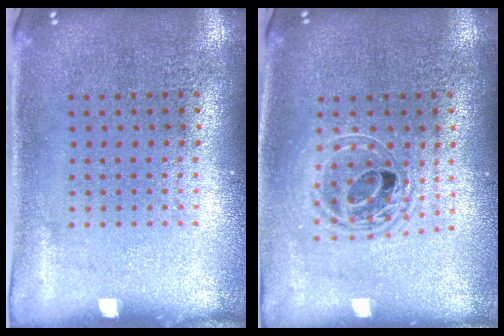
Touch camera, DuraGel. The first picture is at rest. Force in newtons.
{"total": 1.7, "press": 1.4, "slide": 0.9}